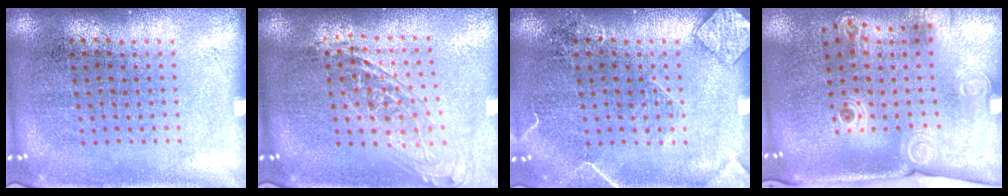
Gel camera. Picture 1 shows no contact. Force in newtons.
{"total": 1.6, "press": 1.3, "slide": 0.9}
{"total": 2.3, "press": 2.3, "slide": 0.3}
{"total": 2.3, "press": 1.7, "slide": 1.6}